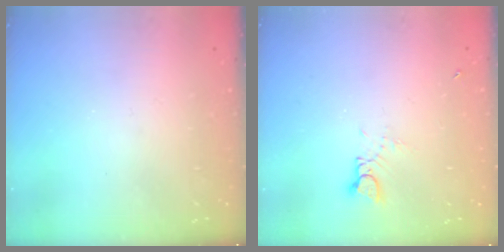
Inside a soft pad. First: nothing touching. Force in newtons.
{"total": 2.7, "press": 2.7, "slide": 0.2}